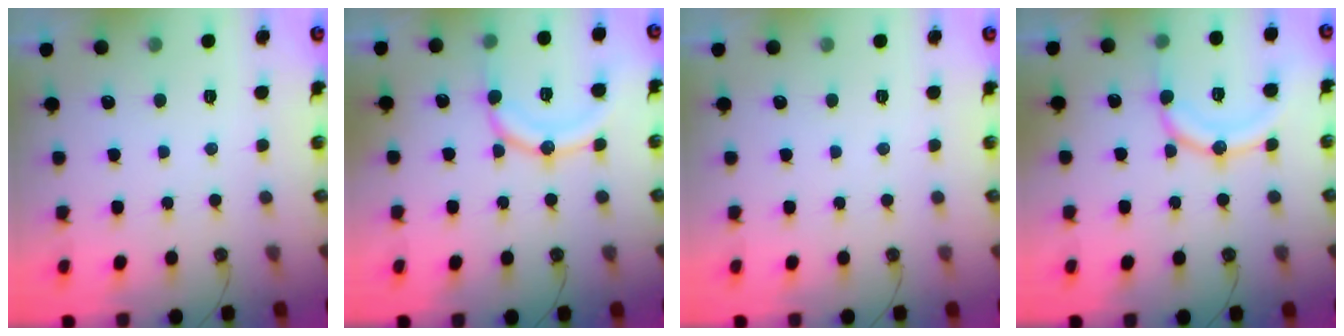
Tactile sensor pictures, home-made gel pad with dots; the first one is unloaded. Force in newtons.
{"total": 14.2, "press": 14.0, "slide": 2.1}
{"total": 0.0}
{"total": 14.2, "press": 14.0, "slide": 2.1}